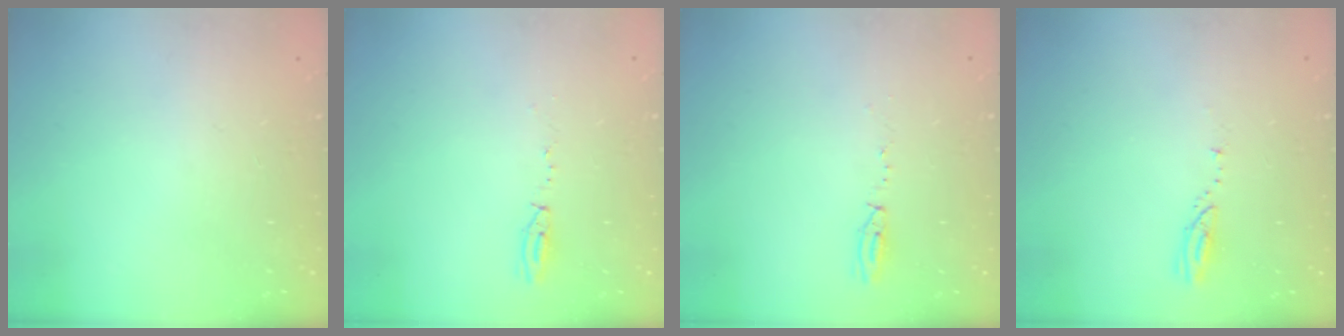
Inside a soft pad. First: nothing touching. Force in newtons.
{"total": 3.9, "press": 3.8, "slide": 0.9}
{"total": 3.9, "press": 3.8, "slide": 0.9}
{"total": 3.0, "press": 3.0, "slide": 0.1}